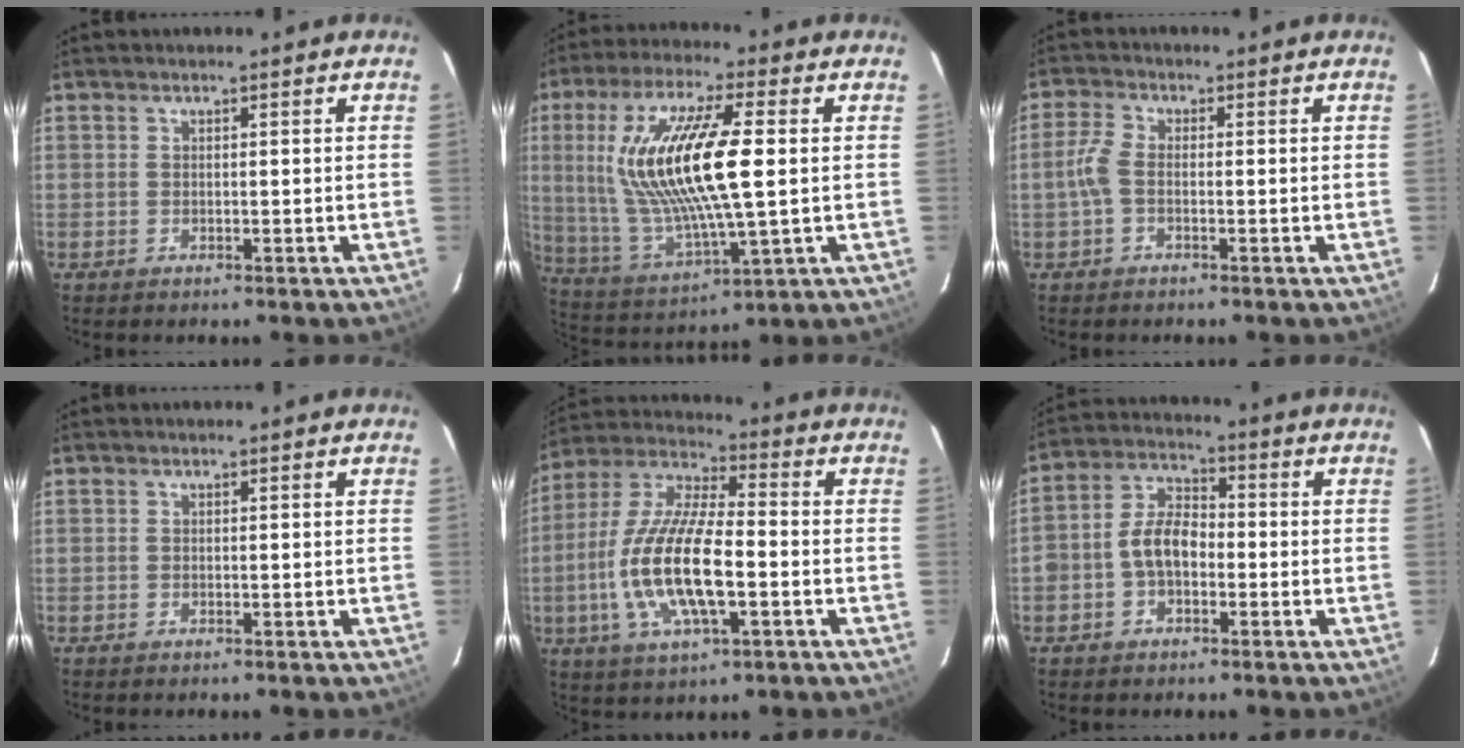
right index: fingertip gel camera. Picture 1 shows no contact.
{"total": 20.1, "force": [2.8, 4.7, 19.3], "torque": [-0.378, -0.002, 0.064]}
{"total": 3.4, "force": [-0.9, 1.6, 2.8], "torque": [-0.070, 0.007, -0.020]}
{"total": 0.0}
{"total": 17.3, "force": [-3.7, 5.7, 15.9], "torque": [-0.326, -0.004, -0.073]}
{"total": 7.3, "force": [-2.0, 4.7, 5.2], "torque": [-0.103, 0.024, -0.036]}